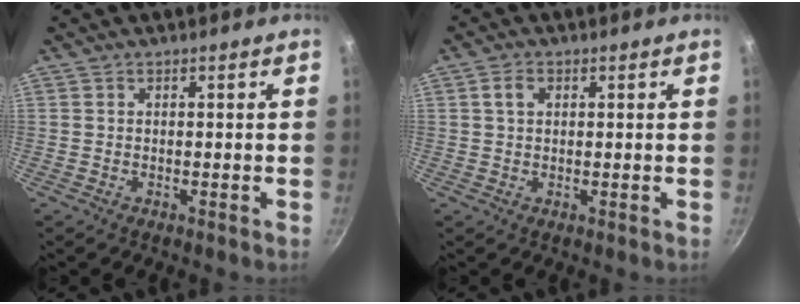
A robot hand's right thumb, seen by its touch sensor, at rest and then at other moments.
{"total": 2.6, "force": [0.8, 1.9, 1.6], "torque": [-0.020, 0.003, 0.013]}